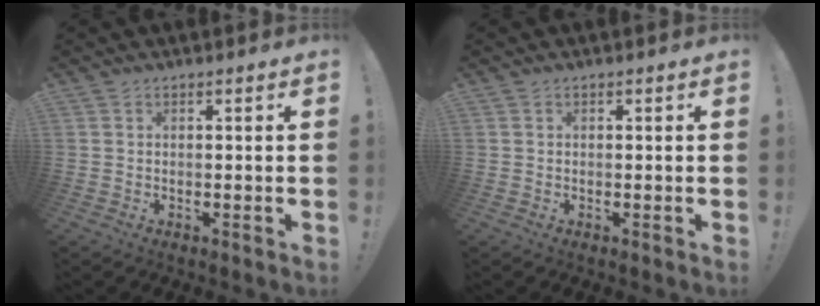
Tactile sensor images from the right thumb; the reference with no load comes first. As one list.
[{"total": 0.0}]